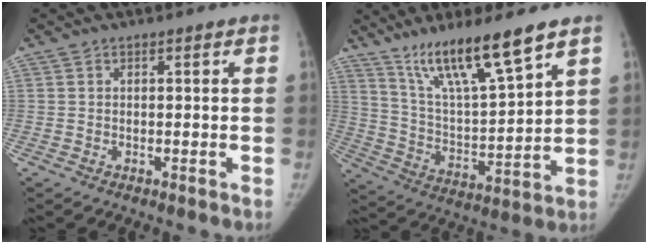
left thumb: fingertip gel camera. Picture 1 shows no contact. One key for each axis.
{"total": 16.3, "fx": 11.3, "fy": 2.2, "fz": 11.6, "tx": -0.196, "ty": -0.062, "tz": 0.217}